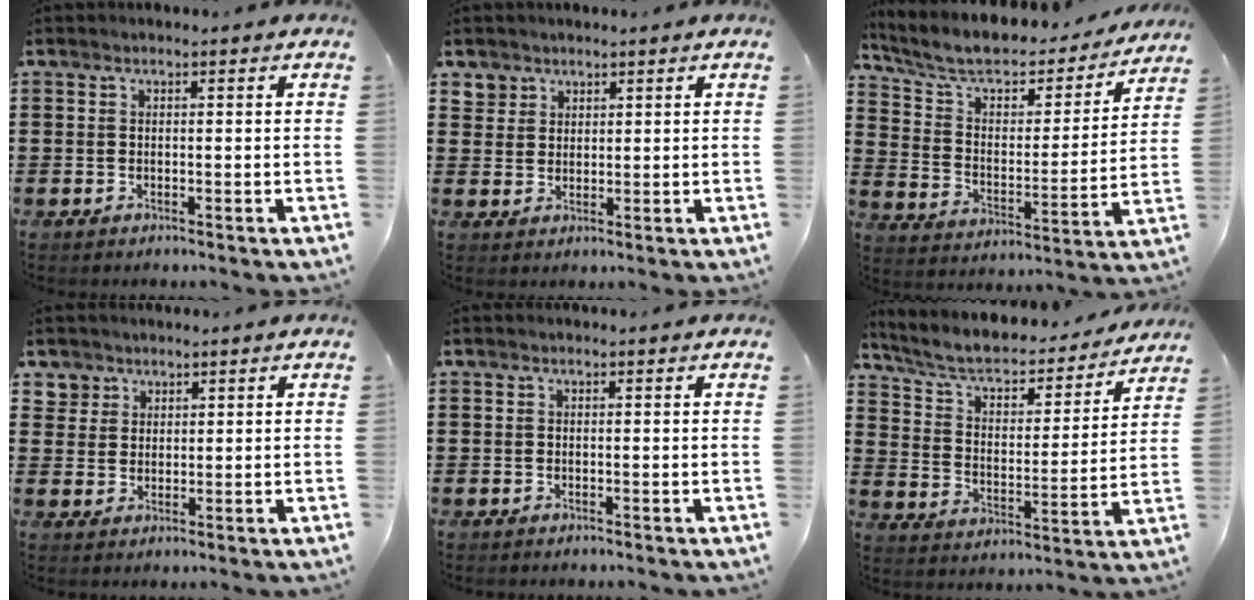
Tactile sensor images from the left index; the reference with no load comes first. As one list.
[{"total": 2.8, "force": [1.9, 2.0, -0.1], "torque": [-0.009, 0.008, 0.036]}, {"total": 7.0, "force": [5.9, 2.4, 3.0], "torque": [-0.087, -0.039, 0.097]}, {"total": 3.1, "force": [1.9, 2.4, -0.1], "torque": [-0.013, 0.009, 0.036]}, {"total": 0.0}, {"total": 5.8, "force": [4.8, 1.8, 2.6], "torque": [-0.073, -0.034, 0.076]}]